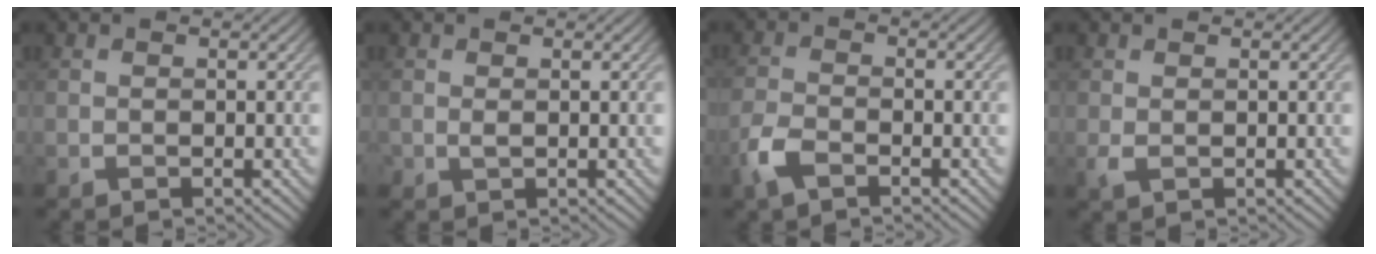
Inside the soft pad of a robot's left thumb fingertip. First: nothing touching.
{"total": 0.9, "force": [0.1, 0.6, 0.7], "torque": [-0.017, -0.001, 0.002]}
{"total": 3.5, "force": [-2.3, 1.3, 2.4], "torque": [-0.063, -0.005, -0.058]}
{"total": 1.1, "force": [0.1, 0.7, 0.9], "torque": [-0.025, -0.001, 0.005]}